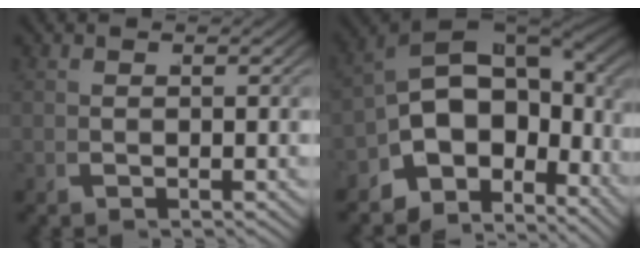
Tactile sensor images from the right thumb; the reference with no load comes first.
{"total": 15.2, "force": [-1.2, 10.4, 10.9], "torque": [-0.198, -0.030, -0.015]}